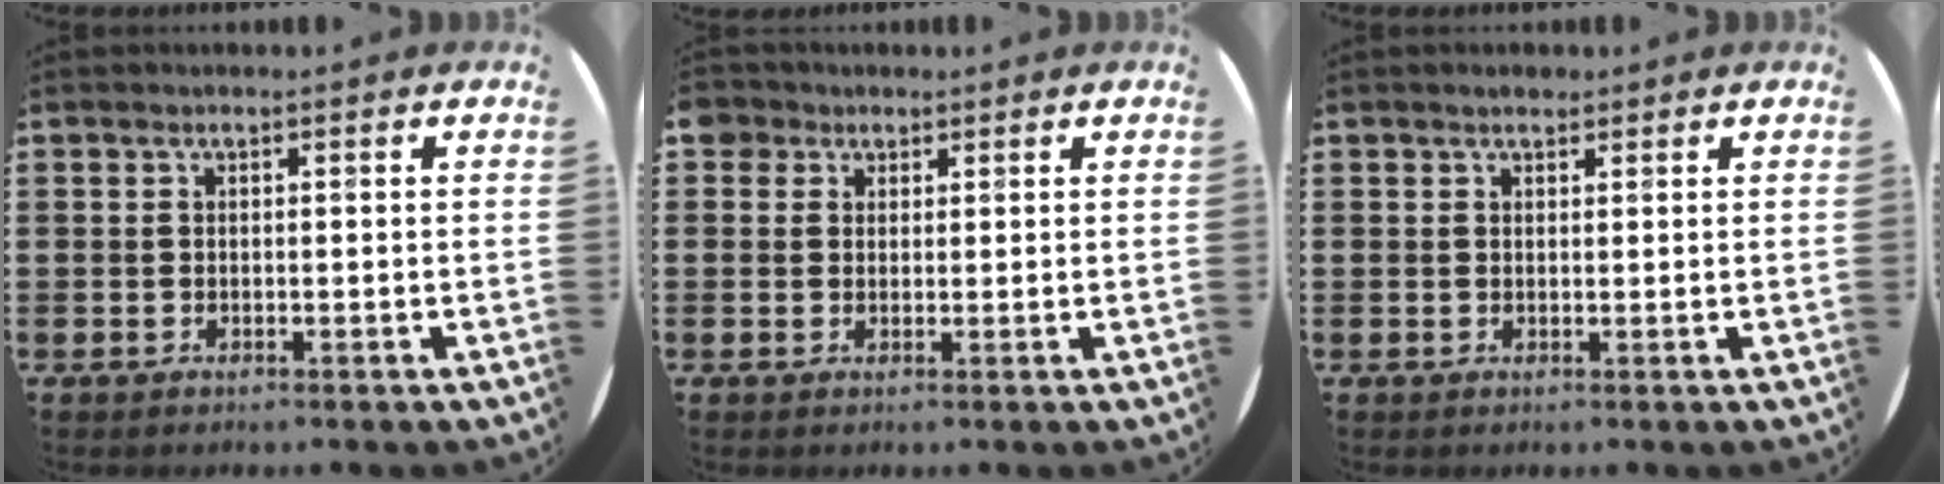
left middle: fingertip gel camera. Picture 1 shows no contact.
{"total": 2.3, "force": [1.7, 1.6, 0.2], "torque": [-0.002, 0.004, 0.031]}
{"total": 1.0, "force": [0.9, 0.3, 0.2], "torque": [0.003, -0.001, 0.016]}